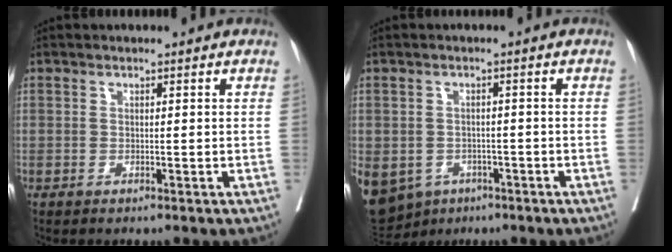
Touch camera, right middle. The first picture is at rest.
{"total": 17.9, "force": [-8.3, 14.2, 7.1], "torque": [-0.237, -0.010, -0.108]}